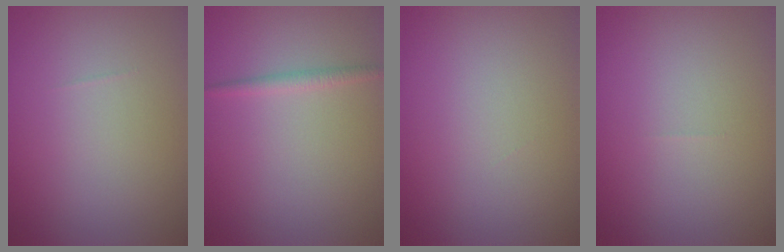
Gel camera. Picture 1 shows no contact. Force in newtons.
{"total": 1.1, "press": 1.1, "slide": 0.1}
{"total": 0.0}
{"total": 0.0}